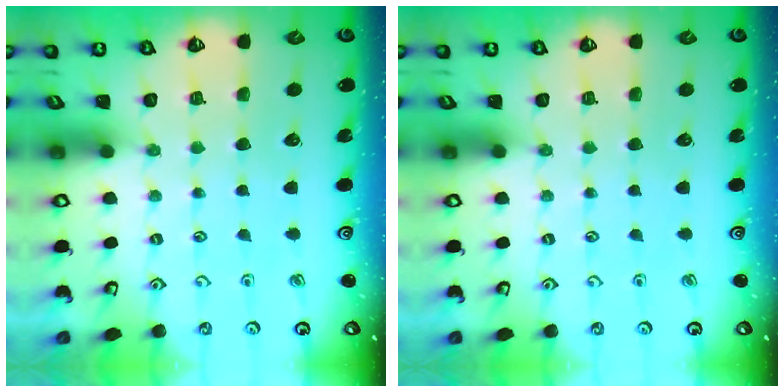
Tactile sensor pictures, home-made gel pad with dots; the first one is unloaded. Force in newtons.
{"total": 0.0}